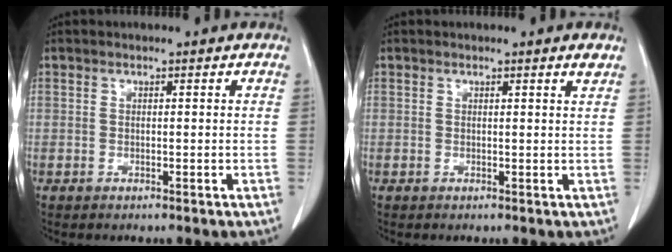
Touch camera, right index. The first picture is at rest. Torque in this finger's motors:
{"motor_torque": [0.05, -0.04, -0.01, 0.00]}